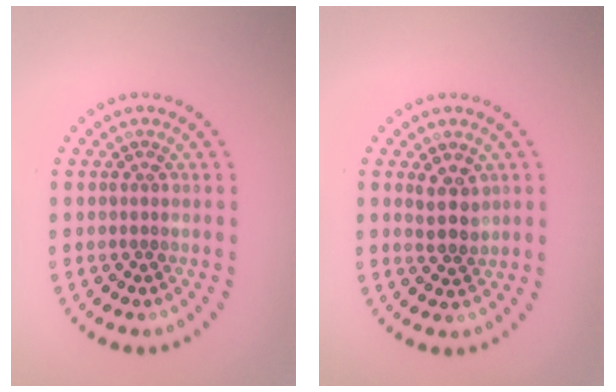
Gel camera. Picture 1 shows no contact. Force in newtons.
{"total": 2.3, "press": 2.2, "slide": 0.9}